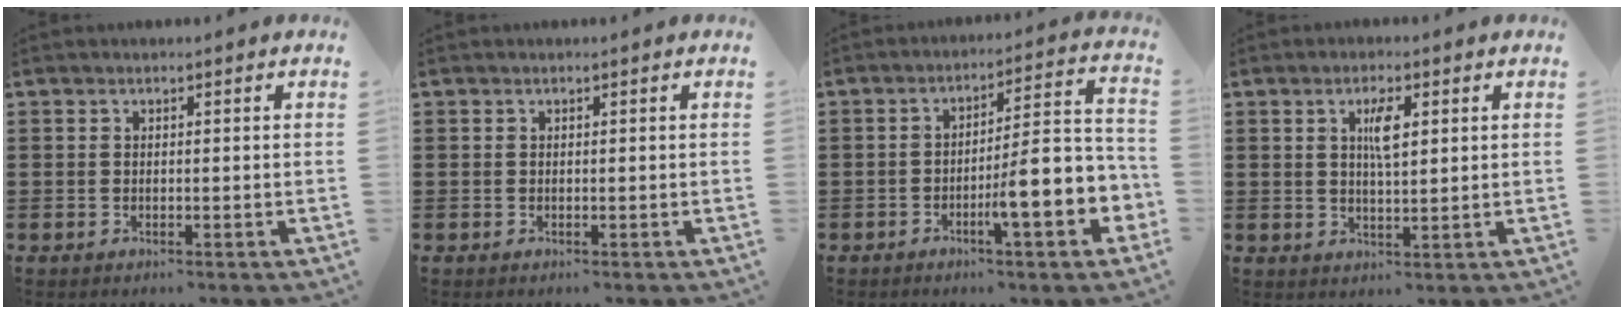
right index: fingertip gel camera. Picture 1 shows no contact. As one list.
[{"total": 0.0}, {"total": 10.3, "force": [-3.6, 1.6, 9.5], "torque": [-0.147, -0.021, -0.067]}, {"total": 4.1, "force": [1.3, 1.2, 3.7], "torque": [-0.069, 0.007, 0.016]}]